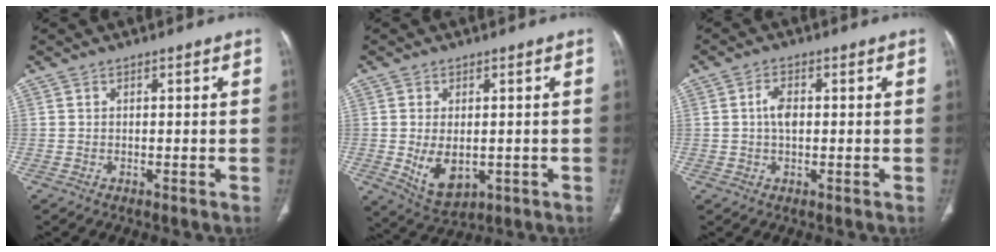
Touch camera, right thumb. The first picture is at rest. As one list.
[{"total": 7.5, "force": [-1.0, 4.6, 5.9], "torque": [-0.095, -0.012, 0.000]}, {"total": 3.6, "force": [0.3, 2.0, 3.0], "torque": [-0.056, 0.005, 0.003]}]